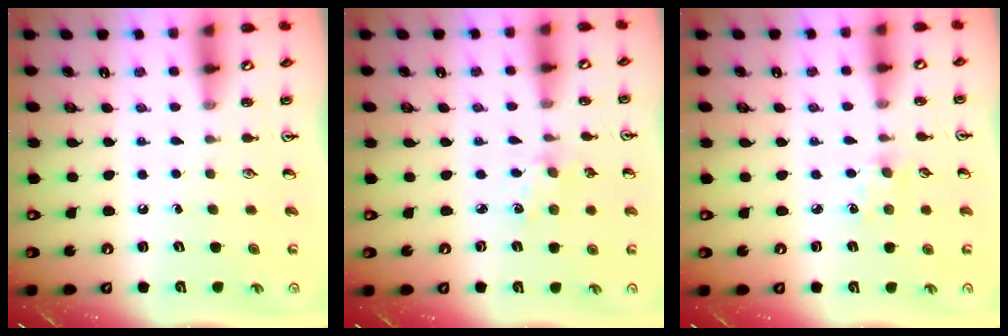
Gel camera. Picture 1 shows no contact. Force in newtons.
{"total": 1.8, "press": 1.7, "slide": 0.2}
{"total": 1.9, "press": 1.9, "slide": 0.3}